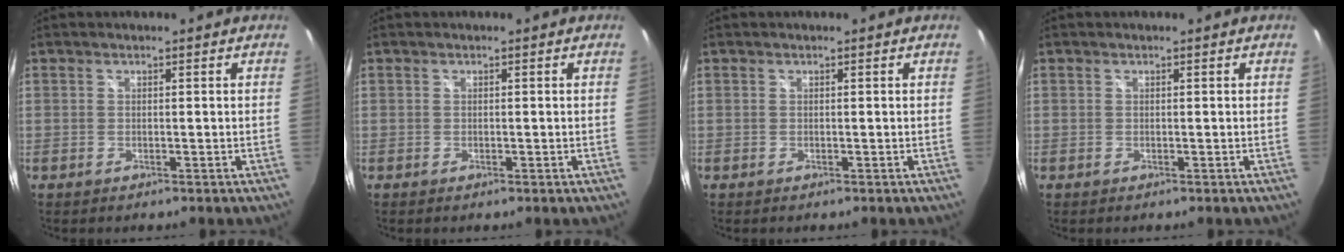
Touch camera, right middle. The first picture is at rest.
{"total": 0.0}
{"total": 0.0}
{"total": 0.0}